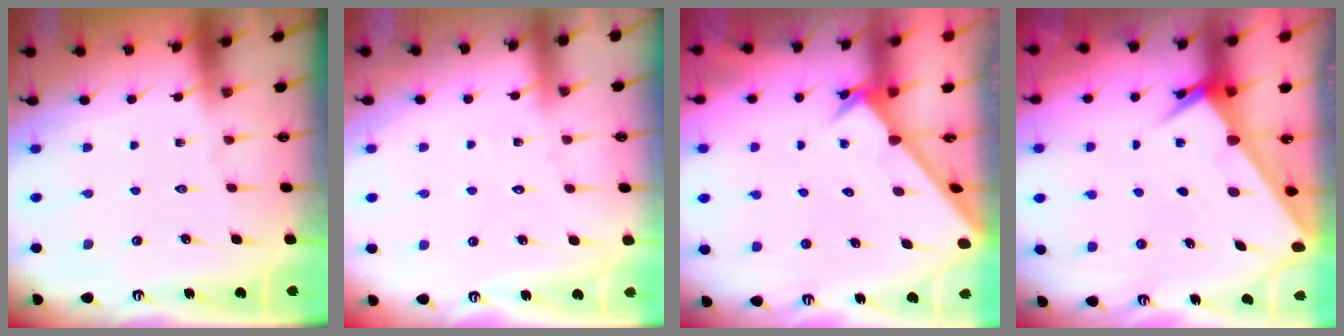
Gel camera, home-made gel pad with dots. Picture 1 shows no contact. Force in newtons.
{"total": 3.8, "press": 3.8, "slide": 0.4}
{"total": 2.7, "press": 2.7, "slide": 0.2}
{"total": 2.6, "press": 2.6, "slide": 0.2}